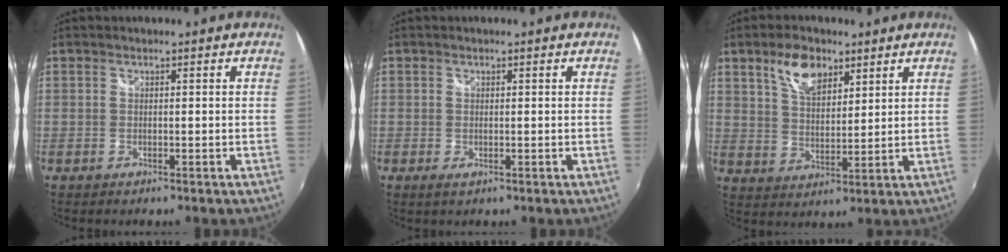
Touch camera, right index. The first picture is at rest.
{"total": 0.9, "force": [-0.1, 0.5, 0.8], "torque": [-0.017, -0.004, -0.002]}
{"total": 8.2, "force": [4.9, 4.1, 5.1], "torque": [-0.091, 0.012, 0.091]}